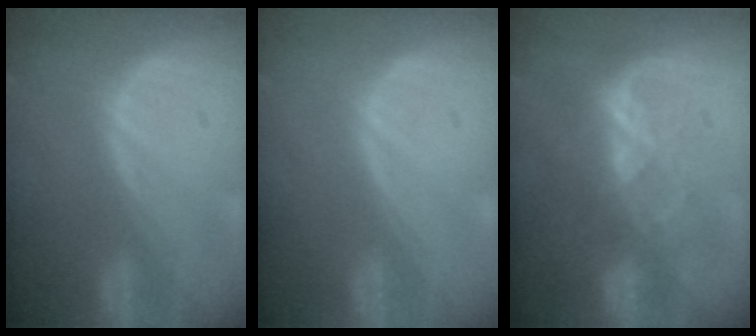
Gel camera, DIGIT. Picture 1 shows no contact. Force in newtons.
{"total": 0.0}
{"total": 6.9, "press": 6.0, "slide": 3.5}